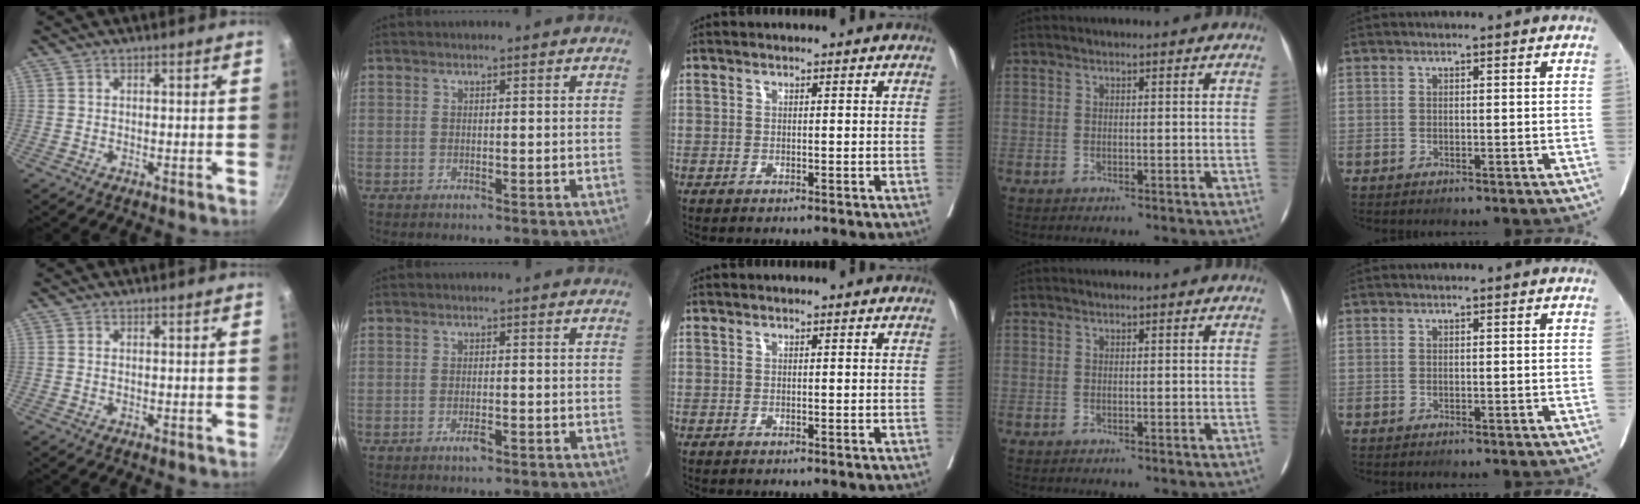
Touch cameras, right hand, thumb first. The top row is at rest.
{"index": {"total": 1.4, "force": [-0.8, 0.3, 1.0], "torque": [-0.020, -0.001, -0.012]}}